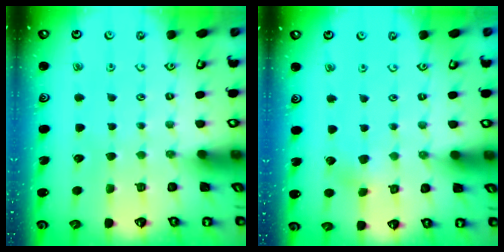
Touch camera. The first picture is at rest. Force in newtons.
{"total": 2.9, "press": 2.8, "slide": 0.2}